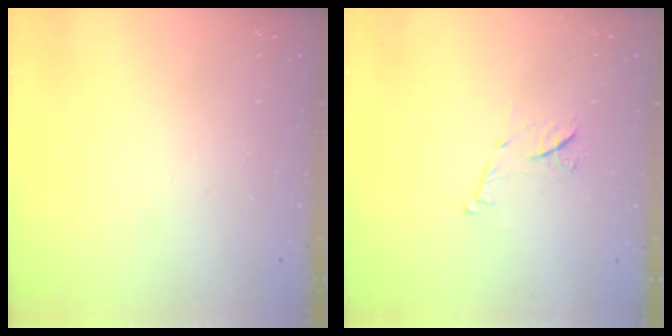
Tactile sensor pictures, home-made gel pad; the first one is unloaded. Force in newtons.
{"total": 7.5, "press": 7.4, "slide": 0.3}